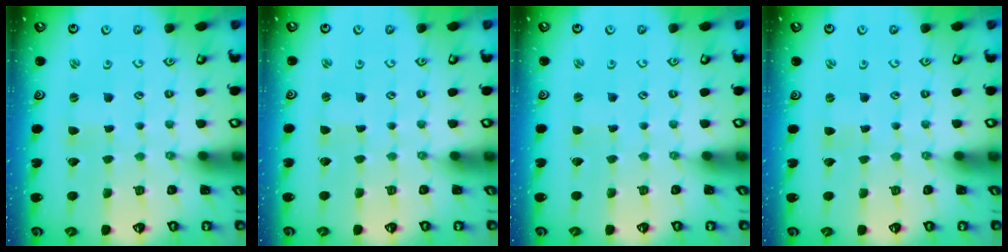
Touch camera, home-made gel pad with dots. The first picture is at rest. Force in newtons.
{"total": 0.0}
{"total": 0.0}
{"total": 0.0}